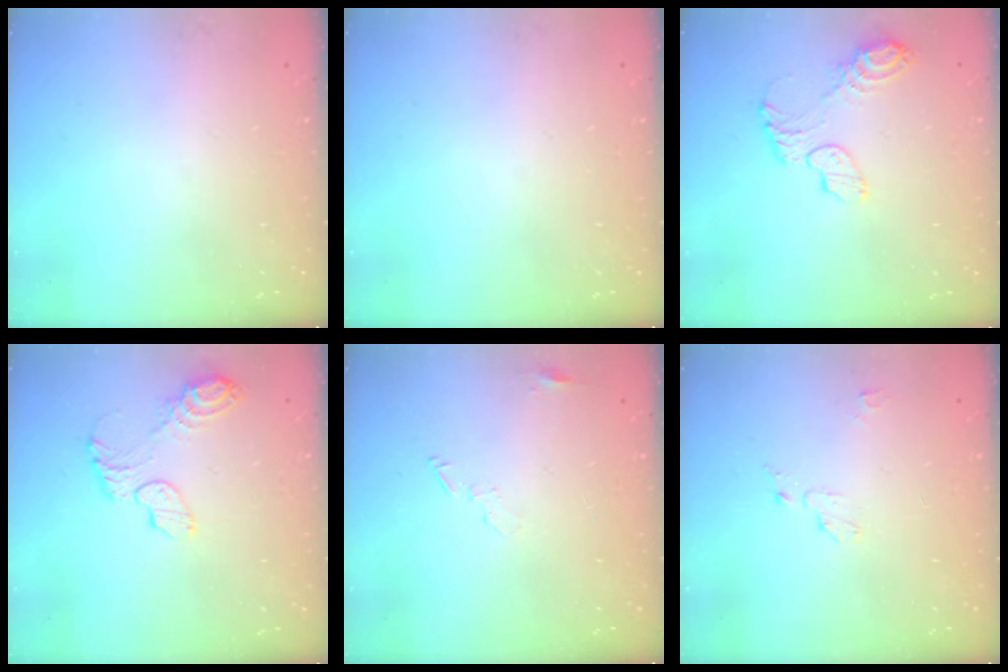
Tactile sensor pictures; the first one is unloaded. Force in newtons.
{"total": 0.0}
{"total": 9.0, "press": 8.9, "slide": 0.6}
{"total": 9.0, "press": 8.9, "slide": 0.6}
{"total": 5.4, "press": 5.3, "slide": 0.4}
{"total": 3.6, "press": 3.6, "slide": 0.4}